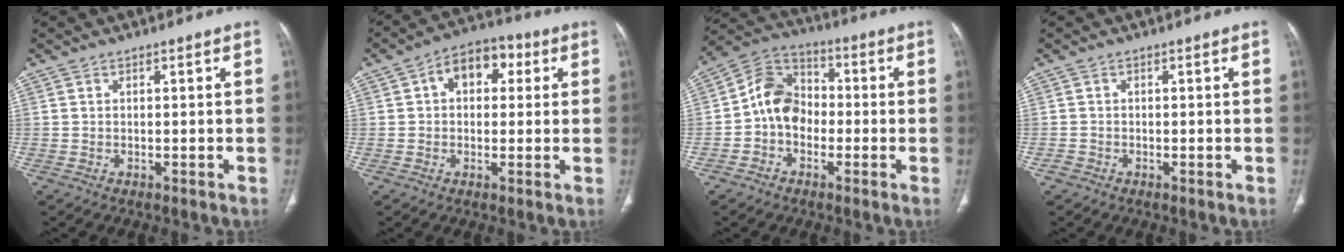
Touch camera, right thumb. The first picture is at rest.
{"total": 8.8, "force": [2.3, 6.1, 6.0], "torque": [-0.057, 0.019, 0.027]}
{"total": 9.9, "force": [-1.6, 7.9, 5.8], "torque": [-0.082, 0.038, -0.045]}
{"total": 0.9, "force": [-0.6, 0.7, 0.1], "torque": [-0.001, 0.001, -0.015]}